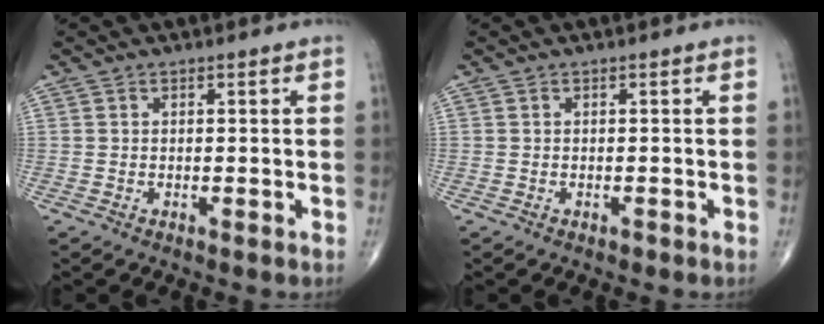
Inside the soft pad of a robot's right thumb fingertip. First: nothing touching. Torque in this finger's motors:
{"motor_torque": [0.22, 0.34, -0.17, -0.07, 0.03]}